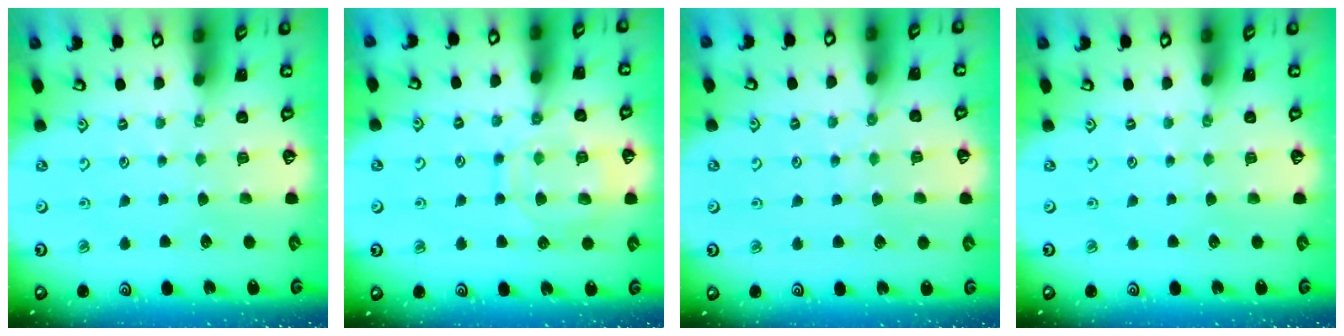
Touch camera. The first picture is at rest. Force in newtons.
{"total": 12.4, "press": 12.3, "slide": 1.1}
{"total": 5.1, "press": 5.1, "slide": 0.6}
{"total": 0.0}